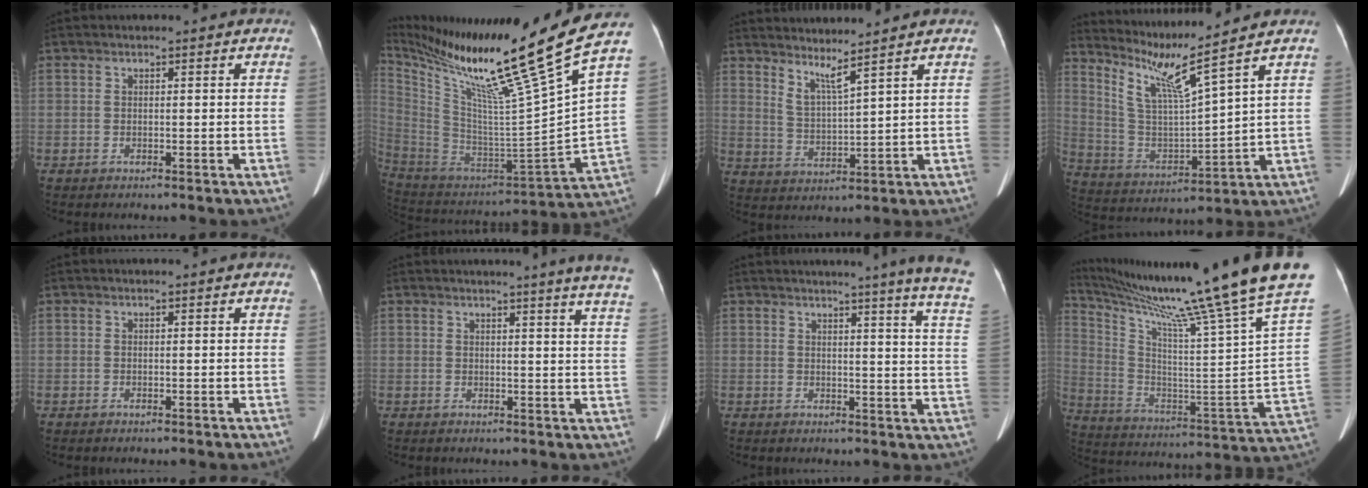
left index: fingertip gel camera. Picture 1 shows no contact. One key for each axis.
{"total": 28.3, "fx": 20.4, "fy": -2.6, "fz": 19.3, "tx": -0.354, "ty": -0.071, "tz": 0.332}
{"total": 4.3, "fx": 3.6, "fy": -1.2, "fz": 2.1, "tx": -0.050, "ty": -0.023, "tz": 0.076}
{"total": 10.6, "fx": 8.0, "fy": -1.9, "fz": 6.6, "tx": -0.133, "ty": -0.013, "tz": 0.159}
{"total": 0.0}
{"total": 10.8, "fx": 9.5, "fy": -1.6, "fz": 4.9, "tx": -0.060, "ty": -0.061, "tz": 0.079}
{"total": 13.9, "fx": 11.6, "fy": -2.0, "fz": 7.3, "tx": -0.093, "ty": -0.081, "tz": 0.108}
{"total": 30.2, "fx": 24.1, "fy": -2.9, "fz": 18.0, "tx": -0.321, "ty": -0.104, "tz": 0.350}